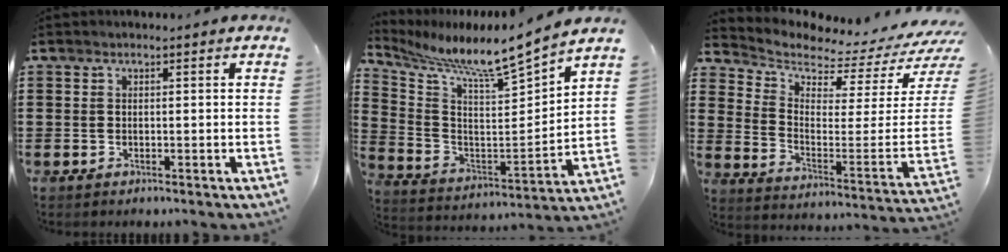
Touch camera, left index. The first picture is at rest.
{"total": 6.4, "force": [6.1, -0.6, 1.9], "torque": [-0.074, -0.061, 0.089]}
{"total": 2.8, "force": [2.6, 0.4, 0.9], "torque": [-0.033, -0.054, 0.037]}